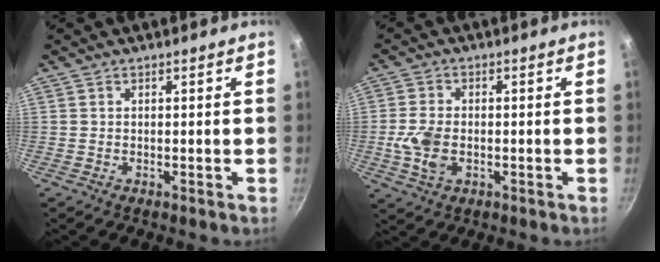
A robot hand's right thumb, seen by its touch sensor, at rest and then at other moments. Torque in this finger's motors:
{"motor_torque": [1.71, 1.00, 1.13, -0.11, 0.08]}